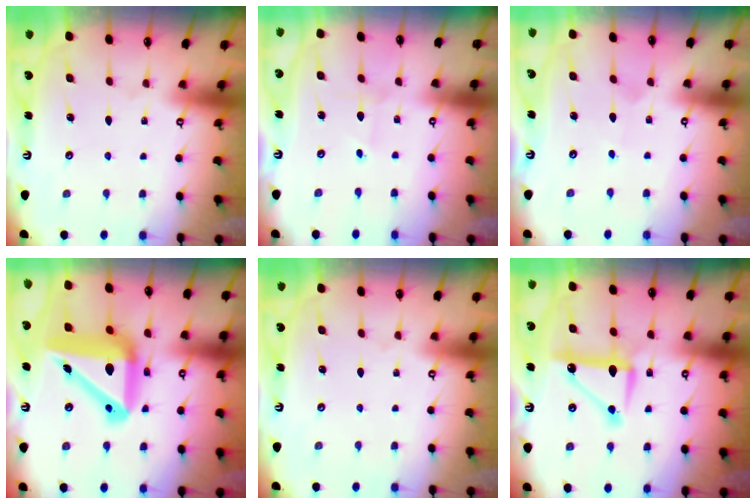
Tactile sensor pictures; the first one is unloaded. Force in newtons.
{"total": 0.7, "press": 0.7, "slide": 0.0}
{"total": 2.2, "press": 2.2, "slide": 0.2}
{"total": 19.8, "press": 19.6, "slide": 2.9}
{"total": 0.0}
{"total": 11.3, "press": 11.3, "slide": 0.6}